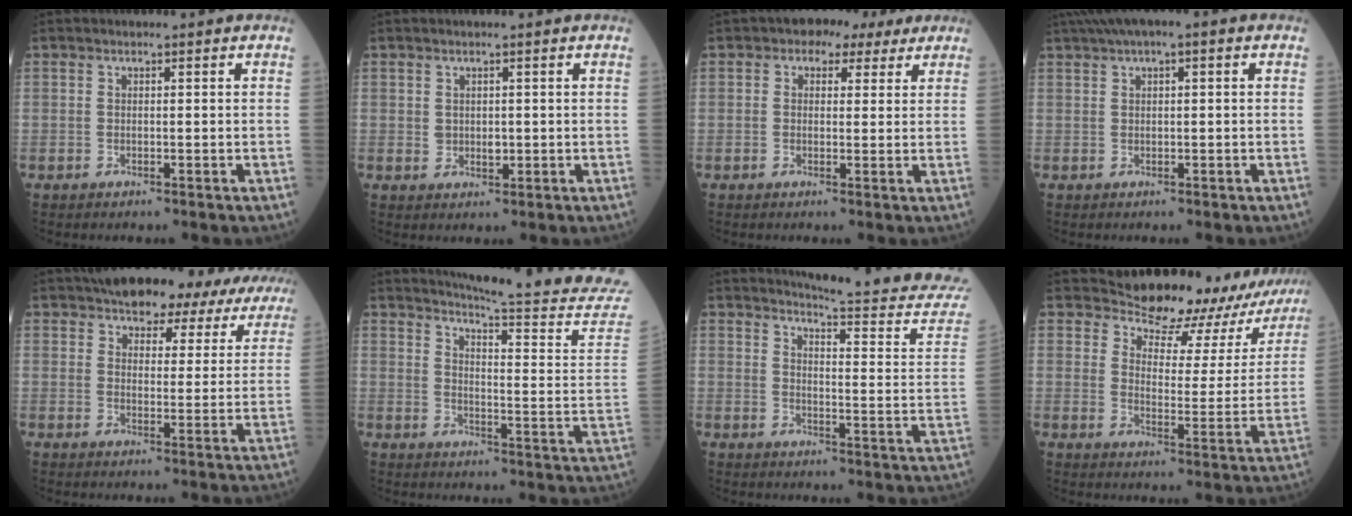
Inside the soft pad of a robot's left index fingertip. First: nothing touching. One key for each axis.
{"total": 1.8, "fx": 0.3, "fy": 1.4, "fz": 1.1, "tx": -0.018, "ty": -0.001, "tz": 0.008}
{"total": 4.6, "fx": 2.8, "fy": 3.1, "fz": 2.1, "tx": -0.024, "ty": 0.029, "tz": 0.036}
{"total": 5.2, "fx": 2.7, "fy": 1.1, "fz": 4.3, "tx": -0.079, "ty": 0.033, "tz": 0.043}
{"total": 16.0, "fx": 14.4, "fy": 5.3, "fz": 4.8, "tx": -0.034, "ty": 0.011, "tz": 0.158}
{"total": 24.3, "fx": 23.1, "fy": -1.6, "fz": 7.6, "tx": -0.114, "ty": -0.144, "tz": 0.271}
{"total": 17.7, "fx": 17.3, "fy": -0.5, "fz": 3.3, "tx": -0.034, "ty": -0.127, "tz": 0.189}
{"total": 18.6, "fx": 17.4, "fy": 5.3, "fz": 3.8, "tx": -0.026, "ty": -0.063, "tz": 0.192}